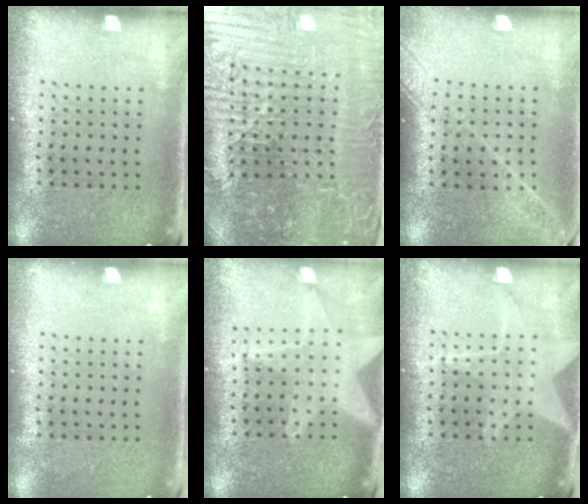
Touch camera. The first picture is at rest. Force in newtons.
{"total": 5.9, "press": 5.6, "slide": 1.8}
{"total": 1.7, "press": 1.4, "slide": 0.9}
{"total": 0.0}
{"total": 2.1, "press": 1.7, "slide": 1.2}
{"total": 2.5, "press": 2.5, "slide": 0.3}